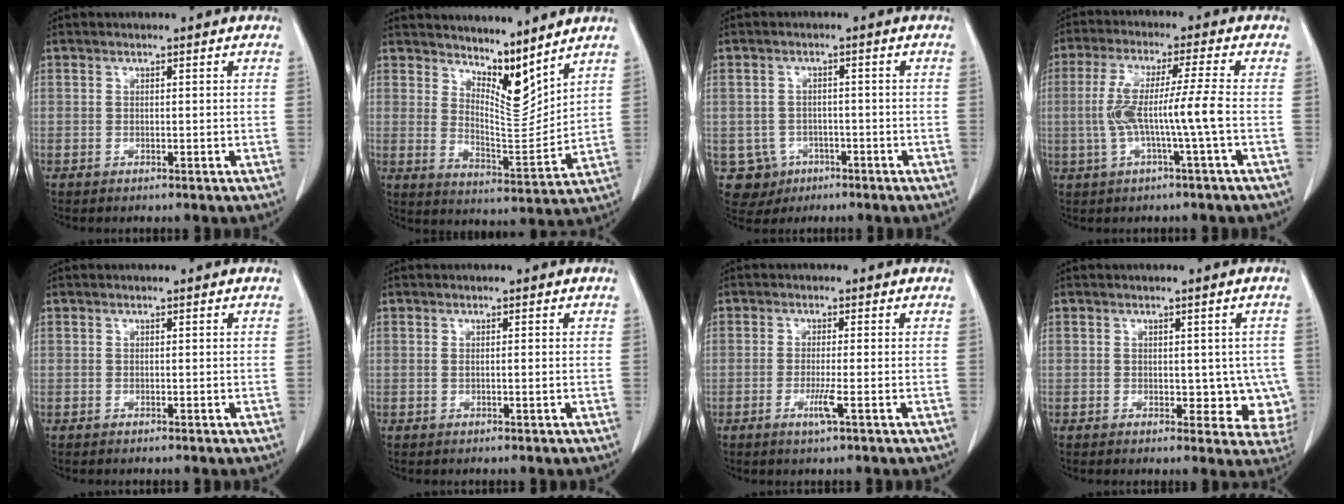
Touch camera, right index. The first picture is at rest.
{"total": 8.4, "force": [7.2, 1.5, 4.0], "torque": [-0.071, -0.018, 0.136]}
{"total": 5.5, "force": [-2.1, 5.1, 0.4], "torque": [-0.009, 0.010, -0.025]}
{"total": 8.4, "force": [-1.2, -1.0, 8.2], "torque": [-0.167, 0.015, -0.019]}
{"total": 0.0}
{"total": 0.8, "force": [0.1, 0.0, 0.8], "torque": [-0.015, 0.002, 0.006]}
{"total": 2.8, "force": [-1.0, -0.3, 2.6], "torque": [-0.049, -0.005, -0.019]}
{"total": 6.0, "force": [-0.1, 3.9, 4.6], "torque": [-0.020, 0.003, 0.005]}